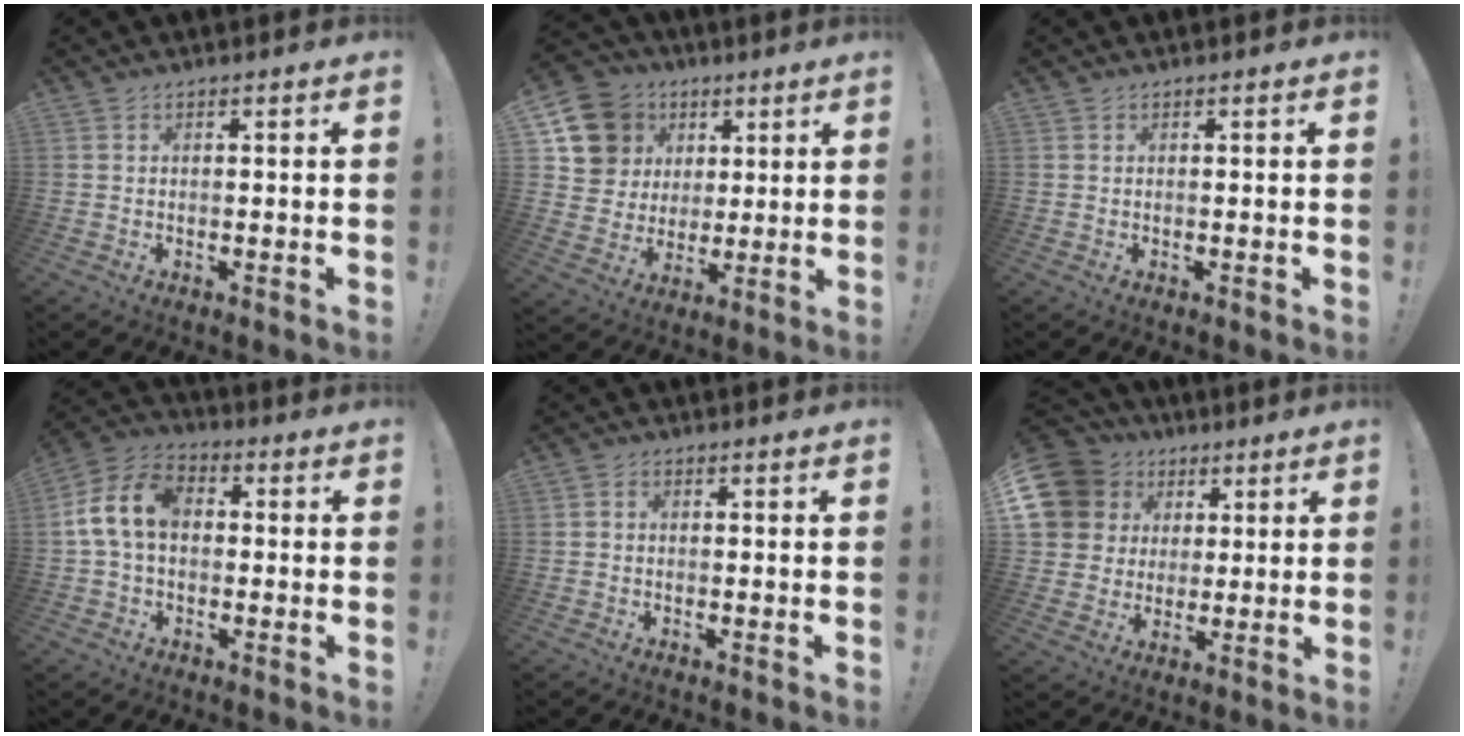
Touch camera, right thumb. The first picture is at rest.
{"total": 14.5, "force": [5.9, 12.5, 4.3], "torque": [-0.062, -0.021, 0.133]}
{"total": 0.0}
{"total": 11.8, "force": [0.9, 8.0, 8.7], "torque": [-0.179, 0.019, 0.019]}
{"total": 0.9, "force": [-0.4, 0.7, 0.4], "torque": [-0.011, 0.005, -0.007]}
{"total": 15.2, "force": [5.8, 12.6, 6.0], "torque": [-0.096, -0.017, 0.127]}